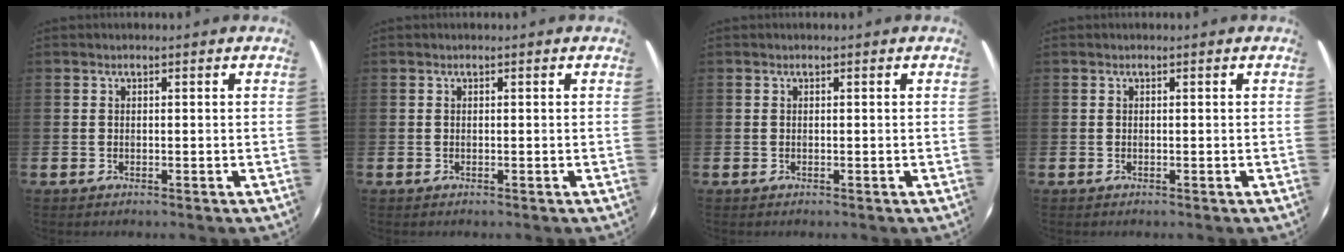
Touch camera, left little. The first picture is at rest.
{"total": 0.0}
{"total": 0.0}
{"total": 0.0}